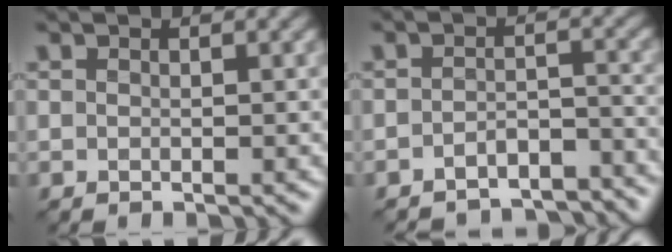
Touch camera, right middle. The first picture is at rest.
{"total": 5.1, "force": [-4.9, 1.0, 1.0], "torque": [-0.018, -0.009, -0.070]}